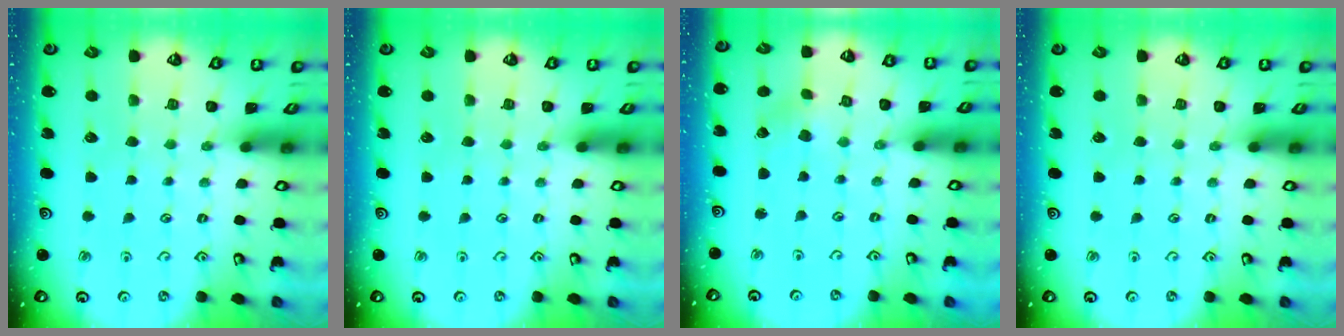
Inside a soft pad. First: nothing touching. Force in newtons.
{"total": 0.0}
{"total": 0.0}
{"total": 0.0}